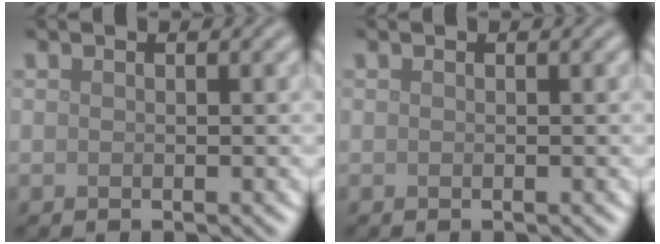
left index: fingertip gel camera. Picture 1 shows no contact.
{"total": 0.0}